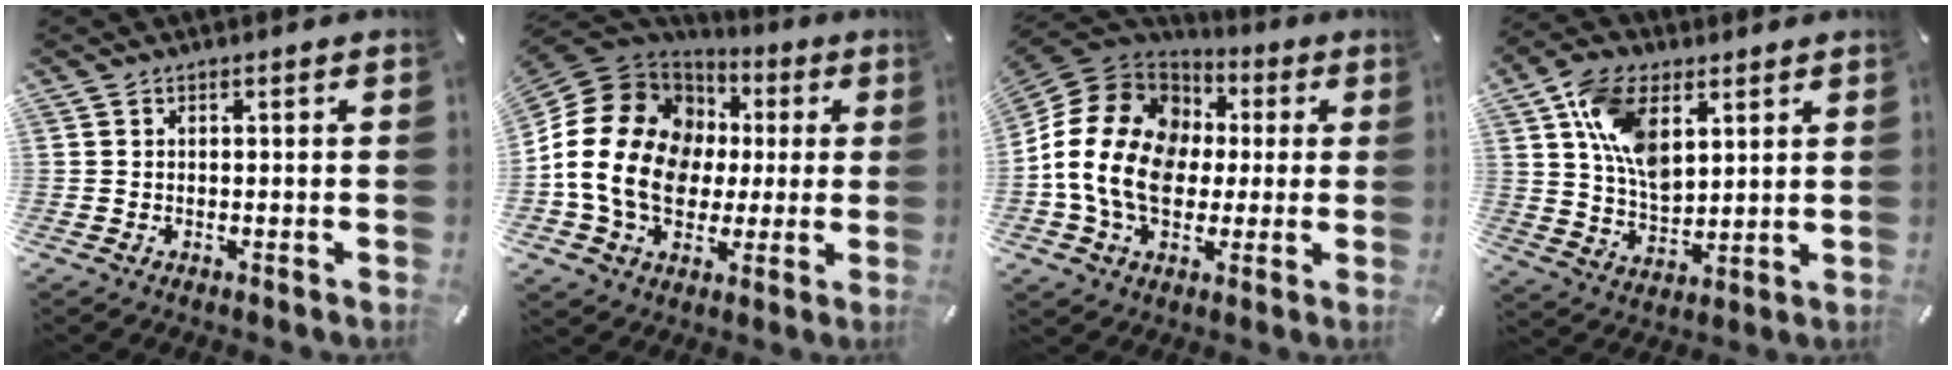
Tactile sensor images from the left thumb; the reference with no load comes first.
{"total": 20.0, "force": [-0.9, 16.8, 10.9], "torque": [-0.222, 0.003, -0.019]}
{"total": 18.2, "force": [-1.4, 14.8, 10.6], "torque": [-0.232, 0.019, -0.028]}
{"total": 13.0, "force": [5.0, 8.2, 8.8], "torque": [-0.184, -0.006, 0.092]}